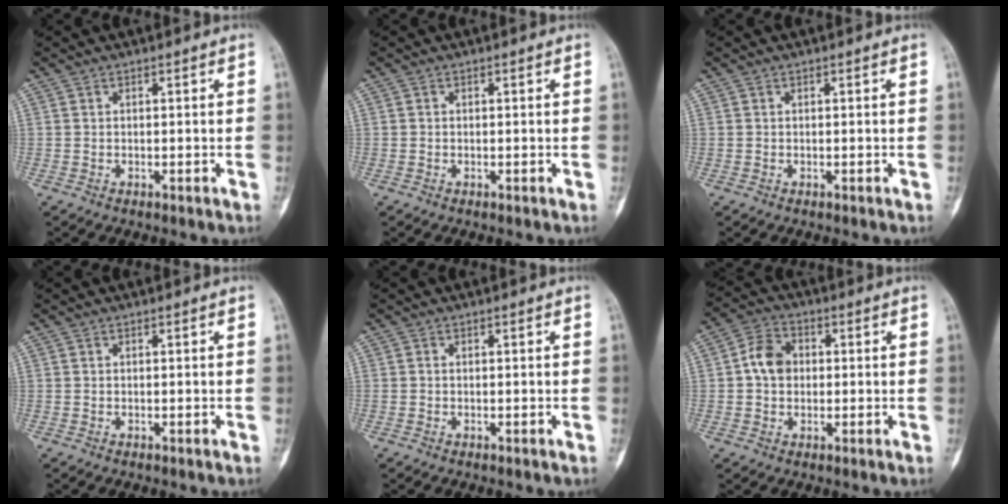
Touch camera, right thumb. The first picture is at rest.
{"total": 0.0}
{"total": 0.0}
{"total": 0.0}
{"total": 0.0}
{"total": 6.7, "force": [0.4, 5.3, 4.0], "torque": [-0.058, 0.015, 0.000]}